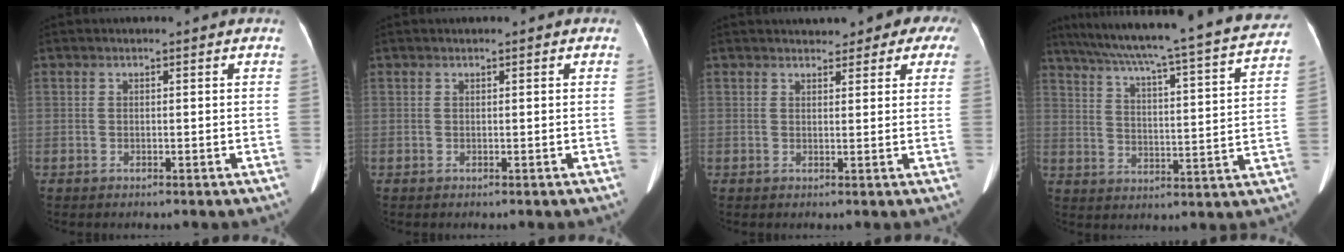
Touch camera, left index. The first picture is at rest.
{"total": 0.0}
{"total": 10.3, "force": [7.8, 5.1, 4.4], "torque": [-0.026, 0.024, 0.077]}
{"total": 27.4, "force": [24.3, 1.1, 12.5], "torque": [-0.203, -0.034, 0.314]}